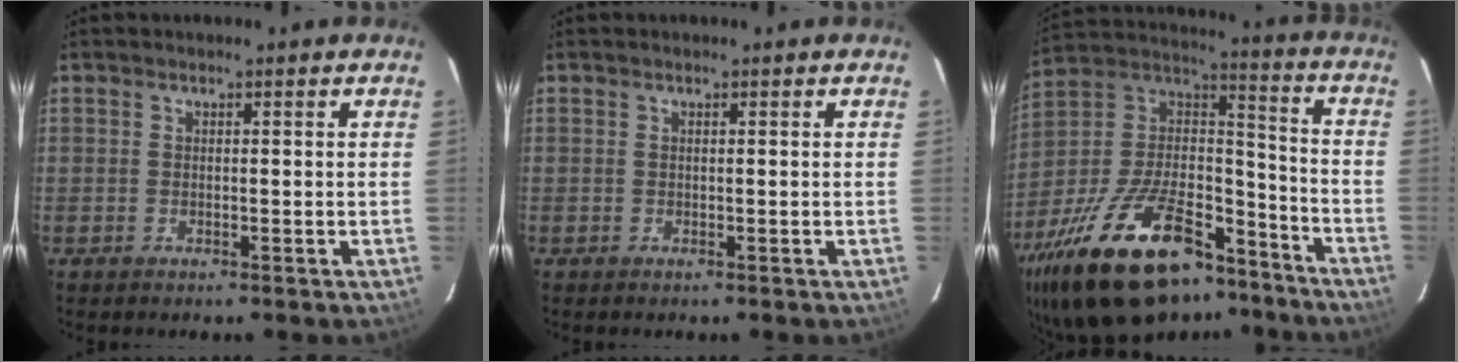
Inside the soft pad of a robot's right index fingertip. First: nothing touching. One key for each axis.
{"total": 0.0}
{"total": 32.1, "fx": -21.5, "fy": 14.2, "fz": 19.2, "tx": -0.371, "ty": 0.007, "tz": -0.333}